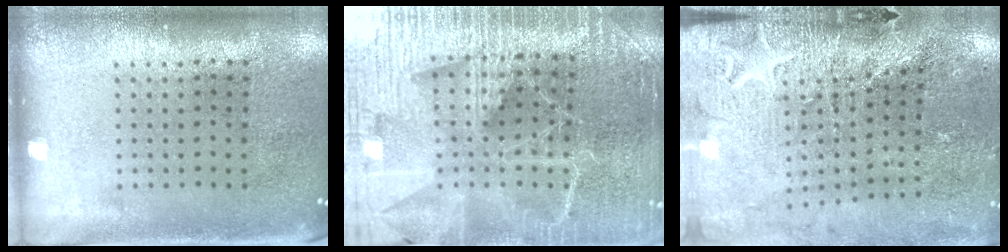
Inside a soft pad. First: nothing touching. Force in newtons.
{"total": 4.9, "press": 4.5, "slide": 1.8}
{"total": 3.5, "press": 3.4, "slide": 0.8}